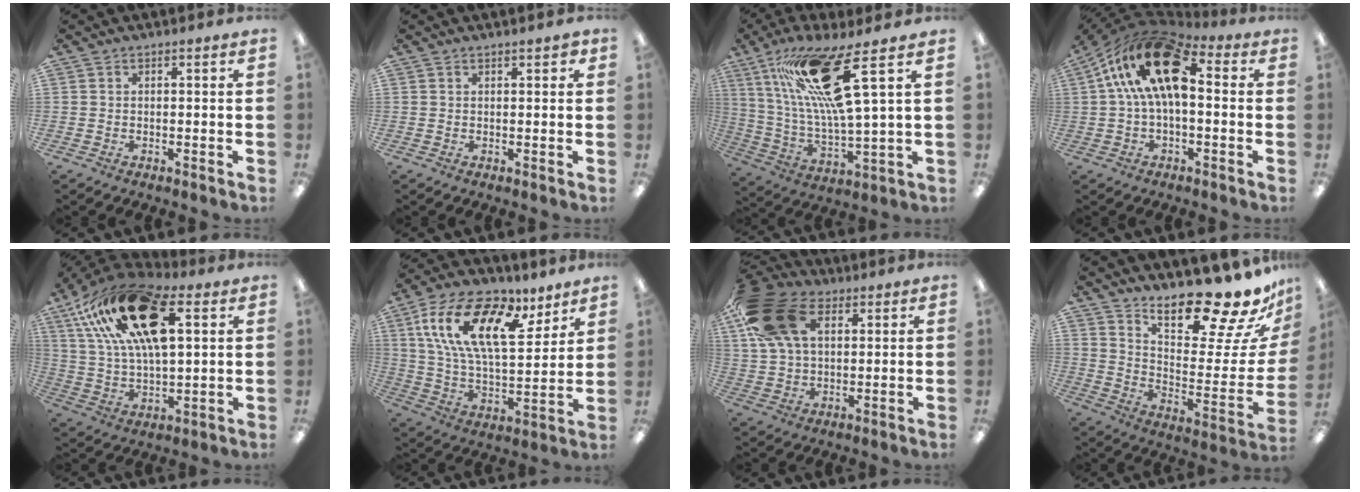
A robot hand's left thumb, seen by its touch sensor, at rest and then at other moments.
{"total": 1.4, "force": [1.0, 0.5, 0.8], "torque": [-0.001, -0.005, 0.014]}
{"total": 20.5, "force": [11.3, 4.5, 16.5], "torque": [-0.319, -0.039, 0.175]}
{"total": 19.6, "force": [5.6, 9.5, 16.2], "torque": [-0.291, -0.015, 0.095]}
{"total": 24.7, "force": [11.0, 12.1, 18.6], "torque": [-0.331, -0.024, 0.189]}
{"total": 23.0, "force": [11.4, 10.3, 17.1], "torque": [-0.319, -0.034, 0.193]}
{"total": 19.5, "force": [7.7, 12.2, 13.2], "torque": [-0.272, -0.003, 0.139]}
{"total": 20.2, "force": [17.6, 4.6, 8.7], "torque": [-0.113, -0.154, 0.290]}